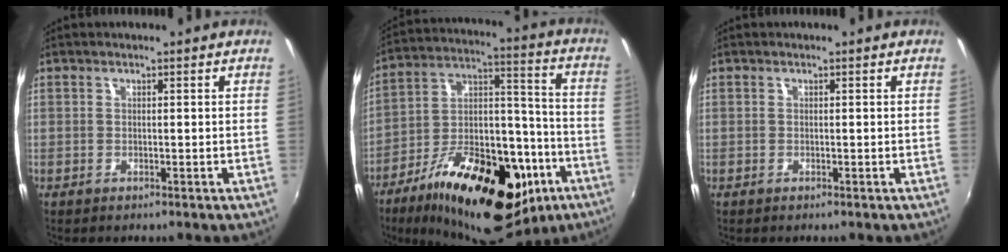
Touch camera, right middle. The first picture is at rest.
{"total": 28.8, "force": [-15.6, 13.5, 20.0], "torque": [-0.321, 0.006, -0.230]}
{"total": 0.0}